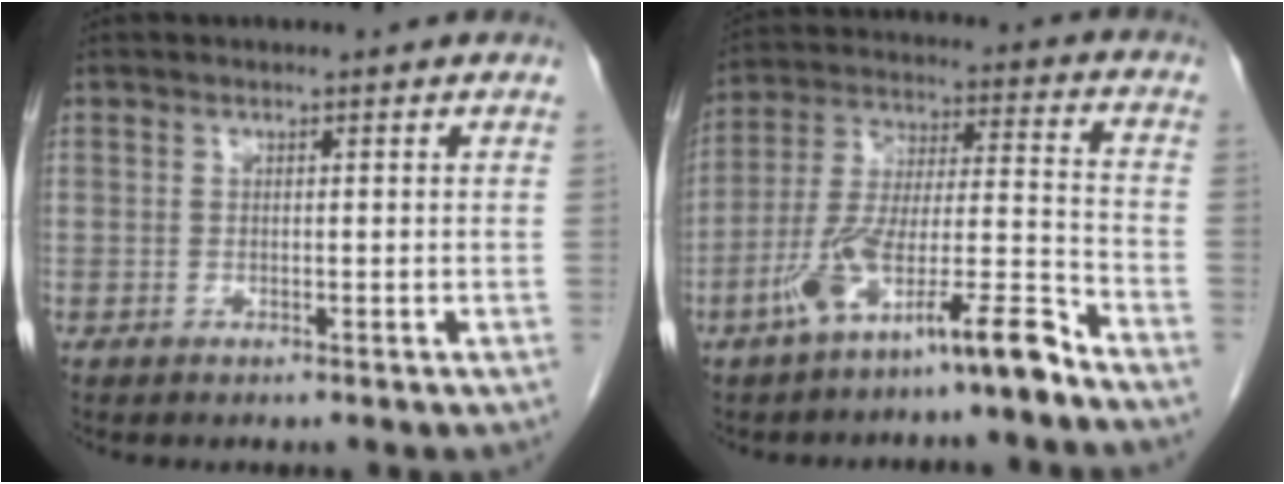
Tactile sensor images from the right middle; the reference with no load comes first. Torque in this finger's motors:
{"motor_torque": [1.10, -1.04, 0.66, 0.10]}